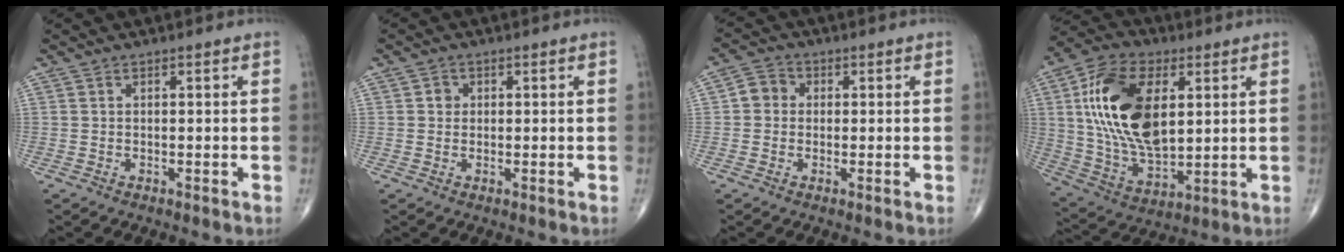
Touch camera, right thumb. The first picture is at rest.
{"total": 1.6, "force": [0.2, 1.5, 0.5], "torque": [0.000, 0.003, 0.001]}
{"total": 4.0, "force": [0.1, 3.6, 1.7], "torque": [-0.014, 0.010, -0.008]}
{"total": 20.9, "force": [4.6, 11.6, 16.8], "torque": [-0.306, -0.013, 0.085]}